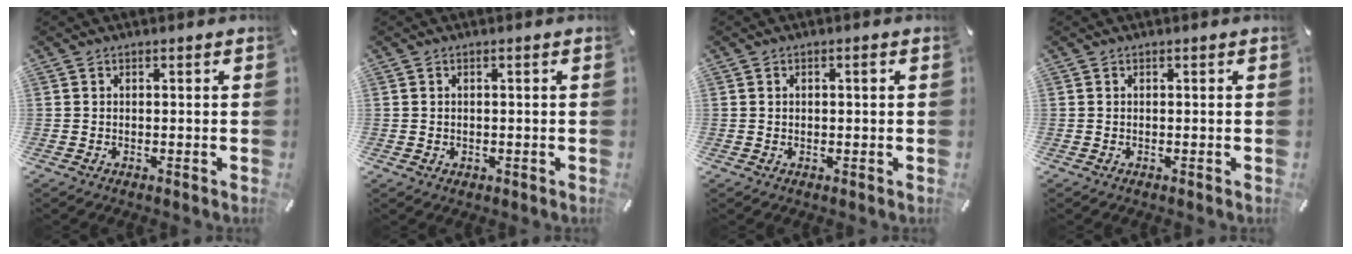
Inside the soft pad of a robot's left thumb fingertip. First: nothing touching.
{"total": 0.8, "force": [0.0, 0.7, 0.3], "torque": [-0.008, 0.004, -0.002]}
{"total": 1.3, "force": [0.3, 0.5, 1.2], "torque": [-0.016, 0.001, 0.001]}
{"total": 0.0}